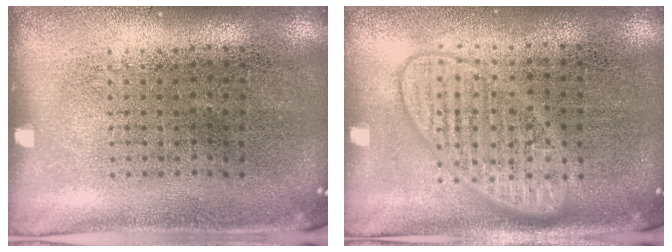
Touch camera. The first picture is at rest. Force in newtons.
{"total": 2.0, "press": 1.9, "slide": 0.3}